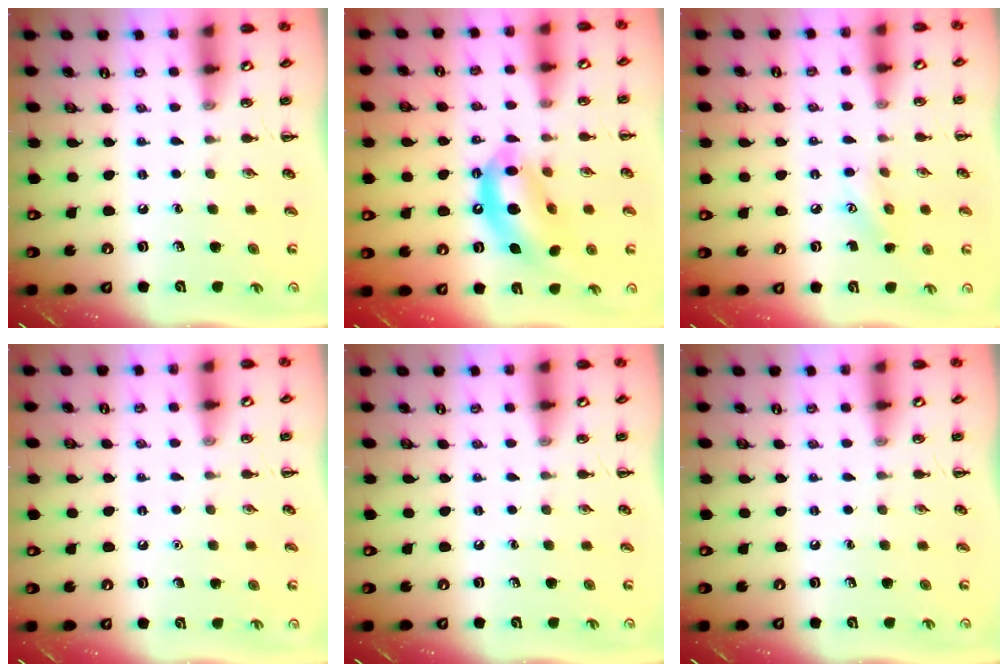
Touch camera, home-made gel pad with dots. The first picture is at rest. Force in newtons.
{"total": 12.8, "press": 12.4, "slide": 3.4}
{"total": 6.2, "press": 6.1, "slide": 1.2}
{"total": 1.5, "press": 1.5, "slide": 0.1}
{"total": 0.0}
{"total": 0.0}